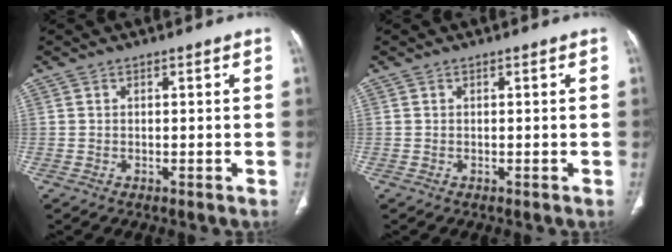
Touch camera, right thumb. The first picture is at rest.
{"total": 0.0}